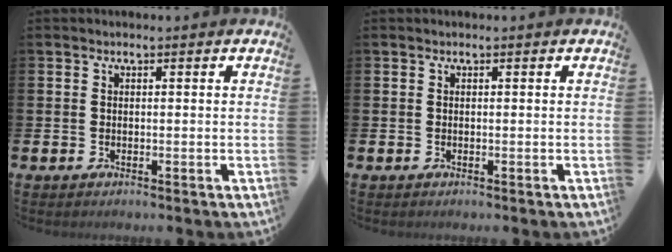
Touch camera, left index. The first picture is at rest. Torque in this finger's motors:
{"motor_torque": [-0.01, 0.01, 0.07, 0.00]}